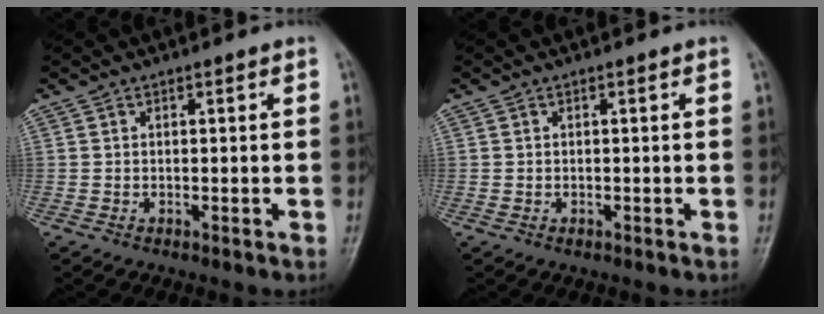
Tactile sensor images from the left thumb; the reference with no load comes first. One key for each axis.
{"total": 0.6, "fx": -0.2, "fy": 0.5, "fz": 0.3, "tx": -0.007, "ty": 0.001, "tz": -0.002}